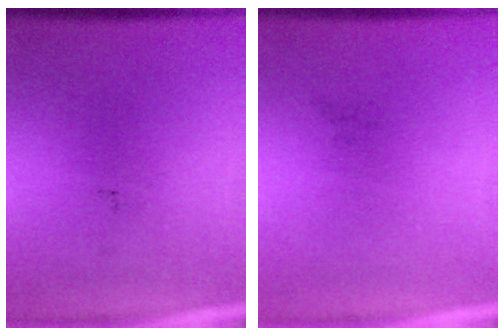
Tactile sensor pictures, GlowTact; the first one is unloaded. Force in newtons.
{"total": 0.0}